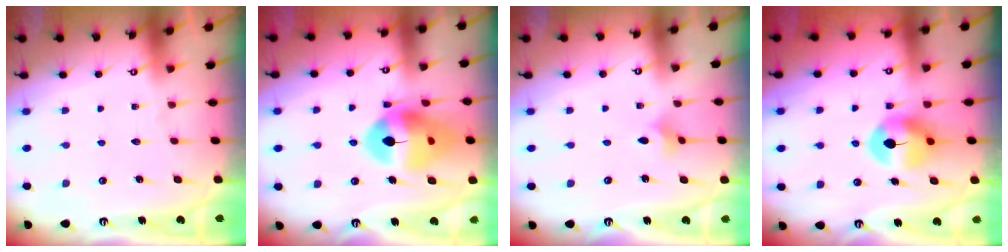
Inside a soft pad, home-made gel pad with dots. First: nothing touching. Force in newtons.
{"total": 16.3, "press": 16.2, "slide": 2.2}
{"total": 1.9, "press": 1.8, "slide": 0.5}
{"total": 7.5, "press": 7.4, "slide": 0.4}